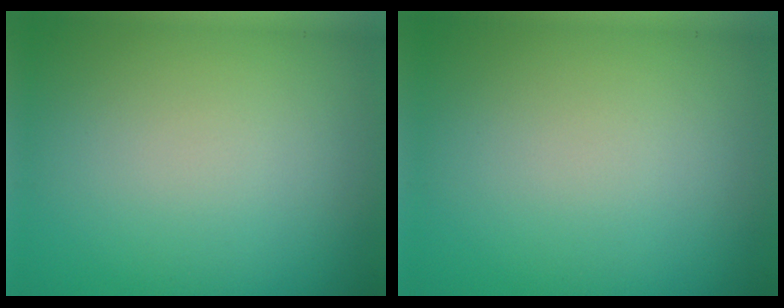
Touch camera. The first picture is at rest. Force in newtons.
{"total": 0.0}